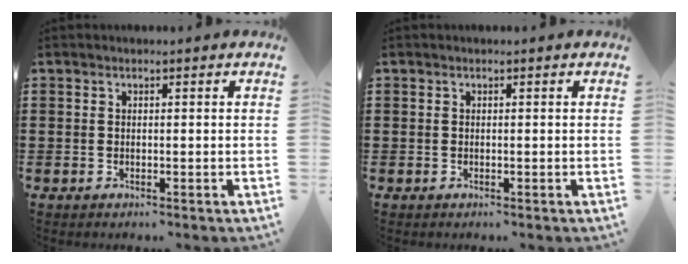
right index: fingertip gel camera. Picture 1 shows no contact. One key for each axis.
{"total": 0.0}